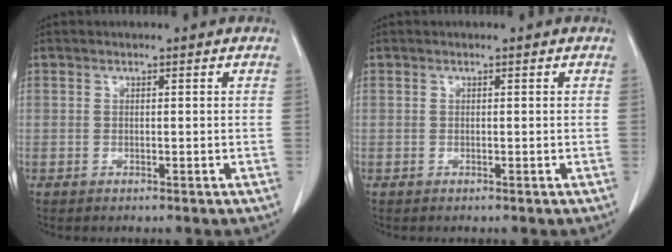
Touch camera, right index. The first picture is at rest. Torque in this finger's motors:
{"motor_torque": [0.00, 0.00, 0.00, 0.00]}